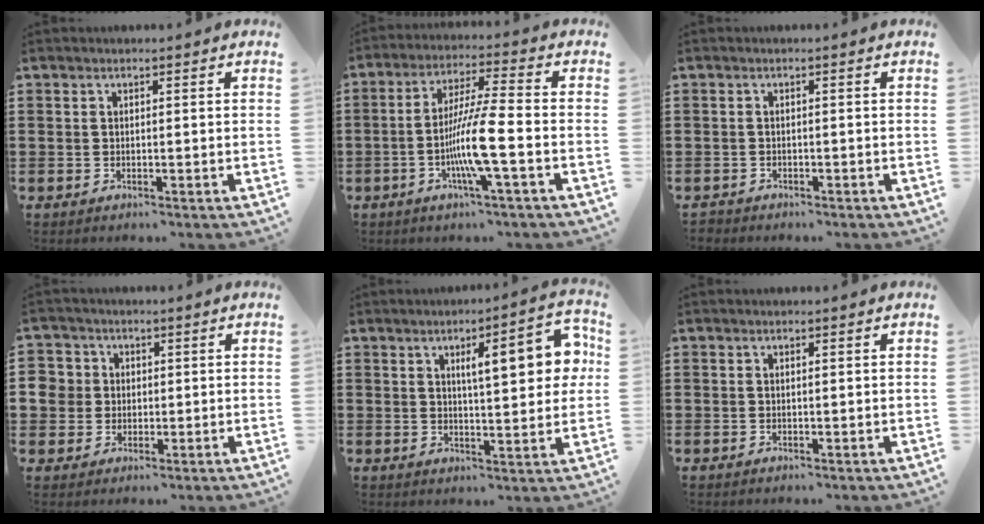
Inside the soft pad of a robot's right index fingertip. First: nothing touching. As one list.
[{"total": 9.5, "force": [-3.0, 0.1, 9.0], "torque": [-0.185, -0.014, -0.065]}, {"total": 0.9, "force": [-0.9, 0.3, -0.1], "torque": [-0.001, 0.003, -0.020]}, {"total": 4.5, "force": [0.6, 4.4, 0.8], "torque": [-0.041, 0.013, 0.008]}, {"total": 9.2, "force": [3.0, 2.5, 8.4], "torque": [-0.123, -0.004, 0.040]}, {"total": 0.0}]